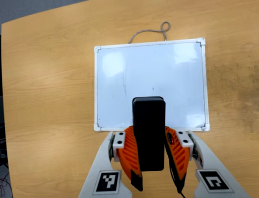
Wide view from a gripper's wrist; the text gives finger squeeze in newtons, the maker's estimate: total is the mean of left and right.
{"total": 8.0, "left": 7.0, "right": 9.1}